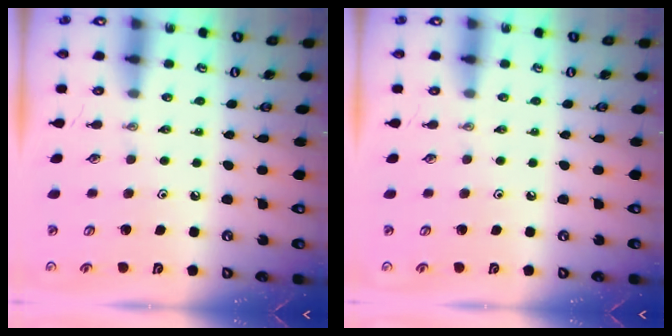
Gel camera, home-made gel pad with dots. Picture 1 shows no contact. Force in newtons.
{"total": 0.0}